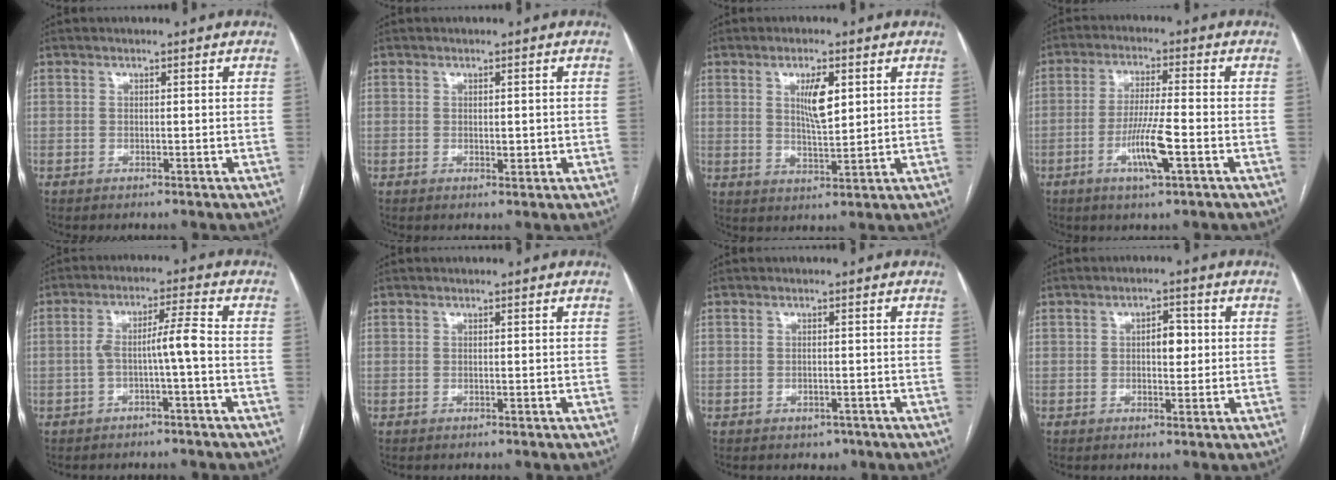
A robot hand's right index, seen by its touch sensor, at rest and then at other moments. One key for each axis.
{"total": 1.3, "fx": -0.2, "fy": 0.6, "fz": 1.1, "tx": -0.014, "ty": -0.002, "tz": 0.001}
{"total": 5.6, "fx": 1.9, "fy": 1.3, "fz": 5.0, "tx": -0.091, "ty": -0.004, "tz": 0.037}
{"total": 7.5, "fx": -3.0, "fy": -0.1, "fz": 6.9, "tx": -0.132, "ty": -0.009, "tz": -0.055}
{"total": 5.0, "fx": -1.6, "fy": -0.5, "fz": 4.7, "tx": -0.086, "ty": 0.022, "tz": -0.024}
{"total": 0.0}
{"total": 1.7, "fx": -1.1, "fy": 1.1, "fz": 0.7, "tx": -0.010, "ty": 0.001, "tz": -0.007}
{"total": 3.3, "fx": 0.3, "fy": 1.7, "fz": 2.9, "tx": -0.043, "ty": 0.009, "tz": 0.005}